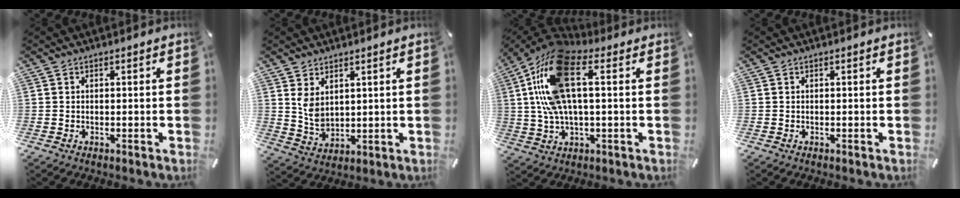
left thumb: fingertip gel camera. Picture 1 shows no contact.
{"total": 5.3, "force": [2.7, 3.4, 3.0], "torque": [-0.078, -0.015, 0.049]}
{"total": 18.0, "force": [4.0, 8.1, 15.6], "torque": [-0.327, 0.006, 0.069]}
{"total": 0.0}